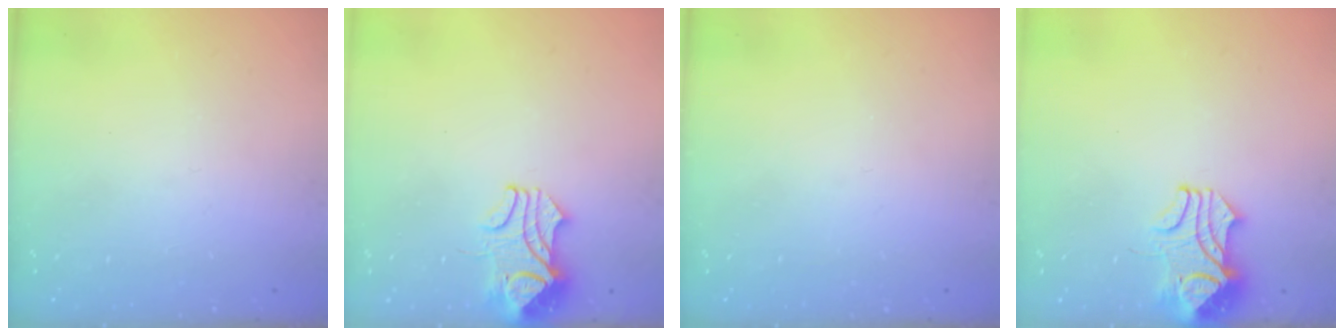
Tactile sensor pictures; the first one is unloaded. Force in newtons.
{"total": 2.3, "press": 2.1, "slide": 0.8}
{"total": 0.0}
{"total": 2.4, "press": 2.2, "slide": 1.0}